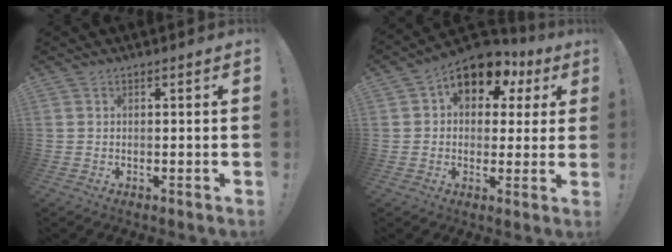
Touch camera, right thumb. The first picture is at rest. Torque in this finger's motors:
{"motor_torque": [0.81, 2.69, 0.76, -0.55, 0.05]}